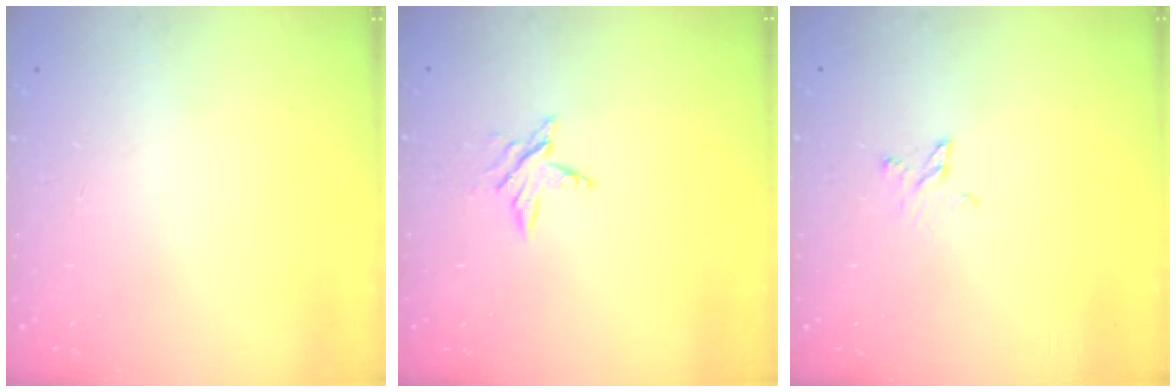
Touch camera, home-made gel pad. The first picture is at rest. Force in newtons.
{"total": 4.4, "press": 4.3, "slide": 0.4}
{"total": 3.5, "press": 3.5, "slide": 0.3}